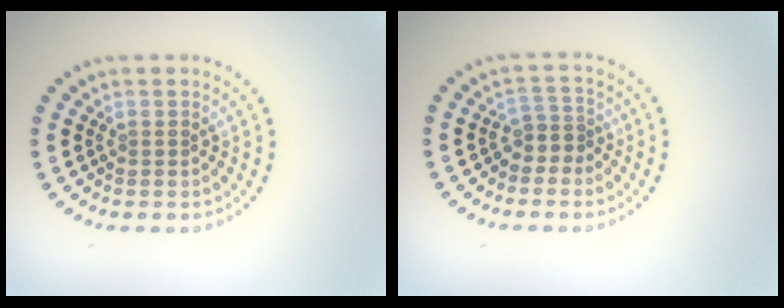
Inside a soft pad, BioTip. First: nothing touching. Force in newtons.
{"total": 1.8, "press": 1.3, "slide": 1.2}